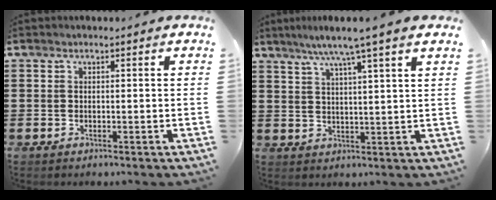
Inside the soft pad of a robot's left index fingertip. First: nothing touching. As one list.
[{"total": 6.0, "force": [4.5, -0.8, 4.0], "torque": [-0.089, -0.010, 0.074]}]